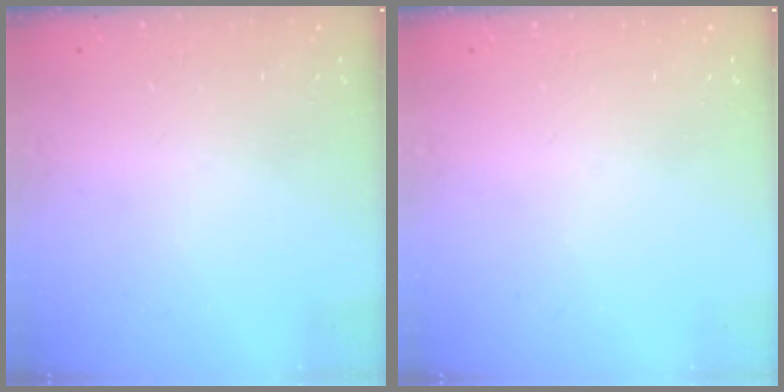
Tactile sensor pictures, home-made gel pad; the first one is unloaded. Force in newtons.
{"total": 0.0}